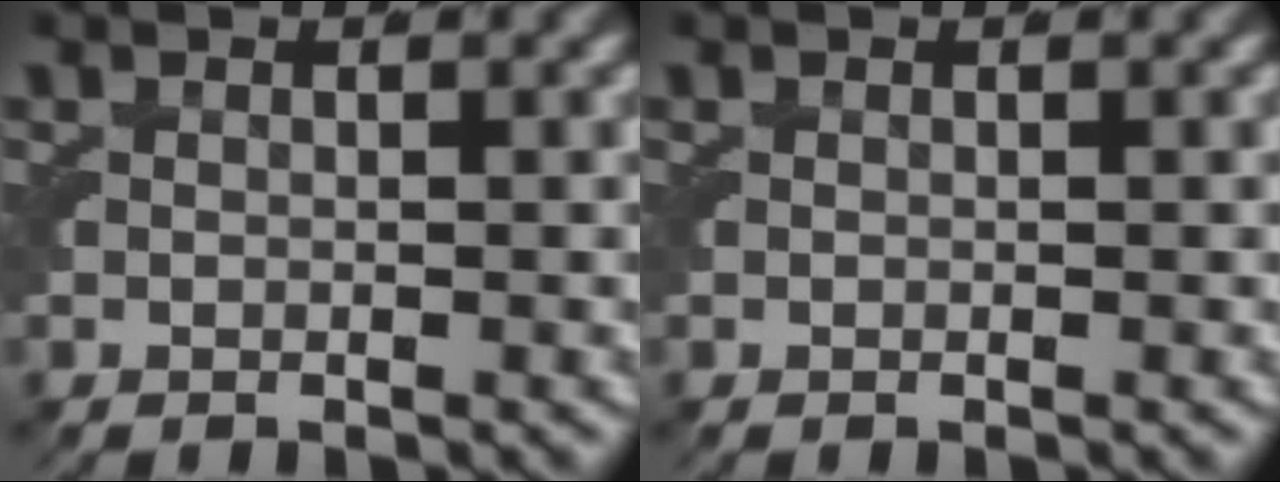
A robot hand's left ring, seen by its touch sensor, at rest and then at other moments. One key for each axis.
{"total": 0.0}